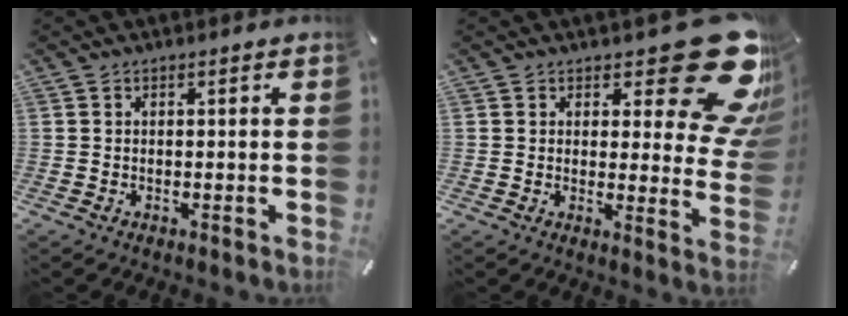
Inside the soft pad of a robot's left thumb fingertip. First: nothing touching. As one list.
[{"total": 20.2, "force": [11.3, 8.1, 14.6], "torque": [-0.171, -0.081, 0.187]}]